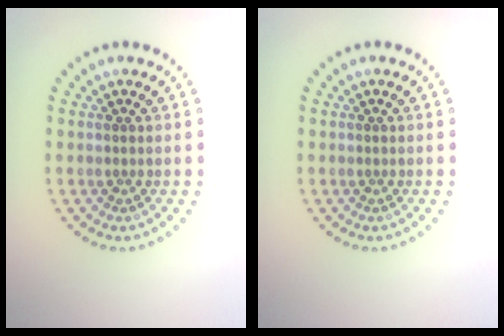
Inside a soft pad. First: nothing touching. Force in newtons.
{"total": 0.0}